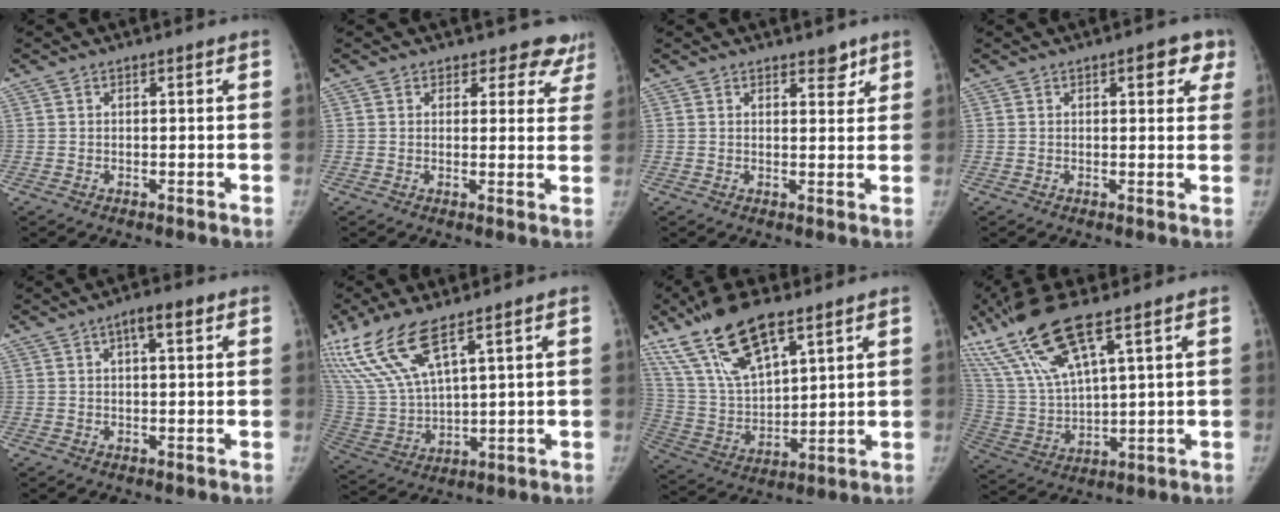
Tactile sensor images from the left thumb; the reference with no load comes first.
{"total": 5.3, "force": [4.2, 3.2, 0.2], "torque": [0.050, -0.018, 0.031]}
{"total": 2.8, "force": [2.1, 1.4, 1.2], "torque": [0.004, -0.013, 0.028]}
{"total": 5.4, "force": [2.7, 2.6, 3.9], "torque": [-0.012, -0.004, 0.022]}
{"total": 3.9, "force": [1.7, 1.3, 3.2], "torque": [-0.046, 0.007, 0.024]}
{"total": 14.6, "force": [9.3, 4.2, 10.5], "torque": [-0.233, -0.032, 0.202]}
{"total": 18.3, "force": [11.5, 6.9, 12.5], "torque": [-0.219, -0.037, 0.228]}
{"total": 17.4, "force": [10.2, 4.0, 13.5], "torque": [-0.293, -0.028, 0.211]}